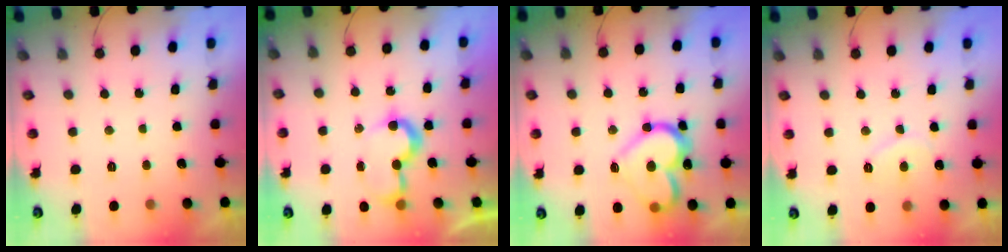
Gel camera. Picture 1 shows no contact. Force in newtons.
{"total": 8.7, "press": 8.6, "slide": 0.1}
{"total": 18.6, "press": 18.6, "slide": 1.4}
{"total": 6.7, "press": 6.7, "slide": 0.4}